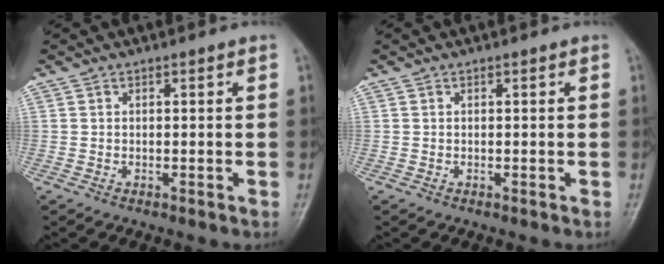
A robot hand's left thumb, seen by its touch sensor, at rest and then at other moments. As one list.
[{"total": 0.0}]